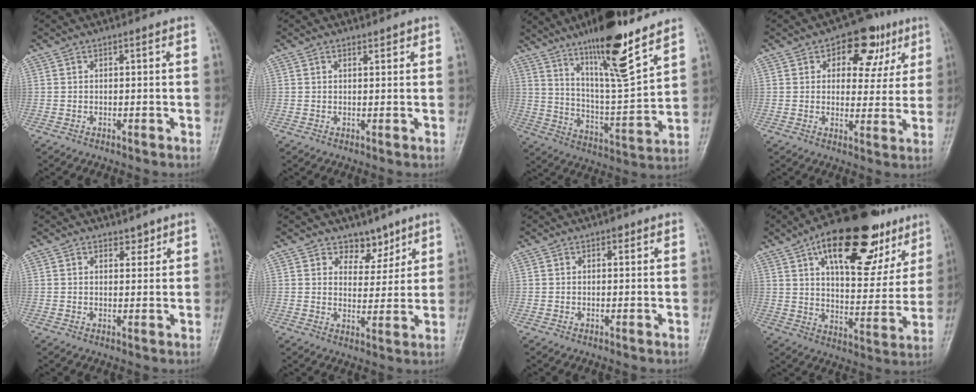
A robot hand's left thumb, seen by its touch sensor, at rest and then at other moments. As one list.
[{"total": 1.0, "force": [0.8, 0.5, 0.3], "torque": [0.000, -0.005, 0.009]}, {"total": 17.7, "force": [12.3, 3.0, 12.3], "torque": [-0.185, -0.077, 0.212]}, {"total": 11.4, "force": [5.1, 7.3, 7.2], "torque": [-0.039, -0.006, 0.063]}, {"total": 1.9, "force": [1.4, 1.2, 0.4], "torque": [0.010, -0.009, 0.018]}, {"total": 5.6, "force": [4.1, 3.6, 1.4], "torque": [0.015, -0.027, 0.065]}, {"total": 1.0, "force": [0.6, 0.6, 0.5], "torque": [0.001, -0.001, 0.004]}, {"total": 25.3, "force": [13.5, 11.7, 17.9], "torque": [-0.220, -0.019, 0.204]}]